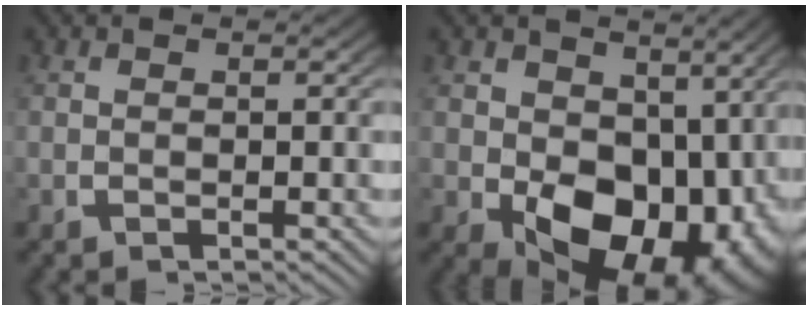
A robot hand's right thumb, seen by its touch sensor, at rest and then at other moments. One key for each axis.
{"total": 12.0, "fx": -1.2, "fy": 8.2, "fz": 8.7, "tx": -0.145, "ty": -0.064, "tz": 0.010}